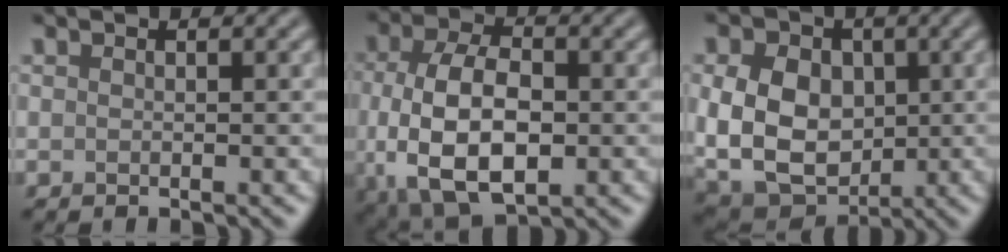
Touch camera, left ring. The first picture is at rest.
{"total": 9.8, "force": [-1.3, 5.6, 8.0], "torque": [-0.166, -0.013, -0.022]}
{"total": 9.9, "force": [0.4, 7.5, 6.5], "torque": [-0.125, -0.004, 0.006]}